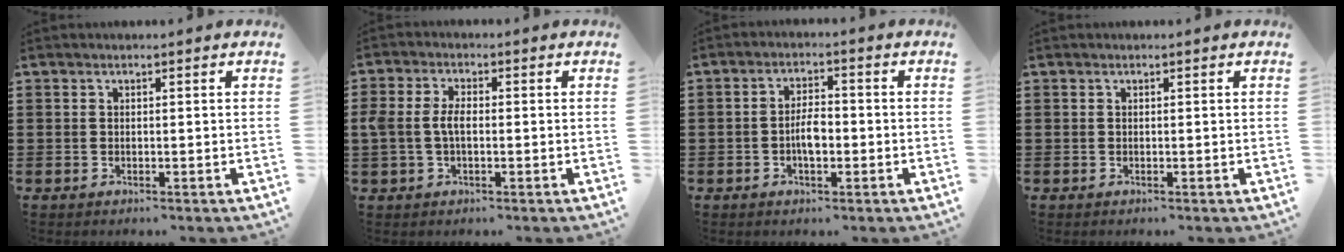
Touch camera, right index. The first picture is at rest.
{"total": 3.9, "force": [-0.3, 2.2, 3.2], "torque": [-0.092, -0.006, -0.015]}
{"total": 4.0, "force": [-0.8, 1.6, 3.5], "torque": [-0.079, 0.001, -0.021]}
{"total": 0.0}